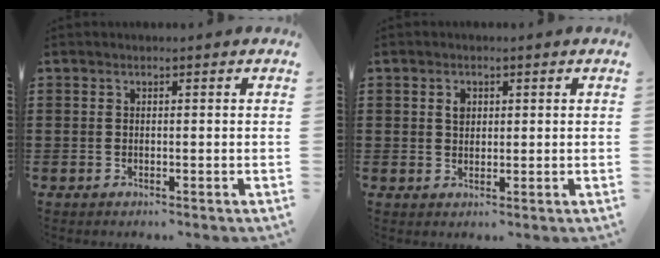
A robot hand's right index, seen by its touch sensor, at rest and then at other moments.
{"total": 1.9, "force": [0.7, 1.3, 1.3], "torque": [-0.029, 0.006, 0.012]}